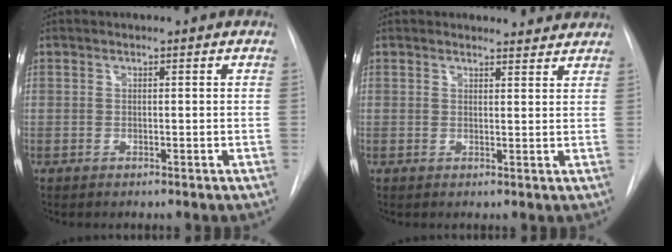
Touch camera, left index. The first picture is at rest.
{"total": 3.7, "force": [3.5, 1.0, 0.1], "torque": [0.001, -0.007, 0.028]}